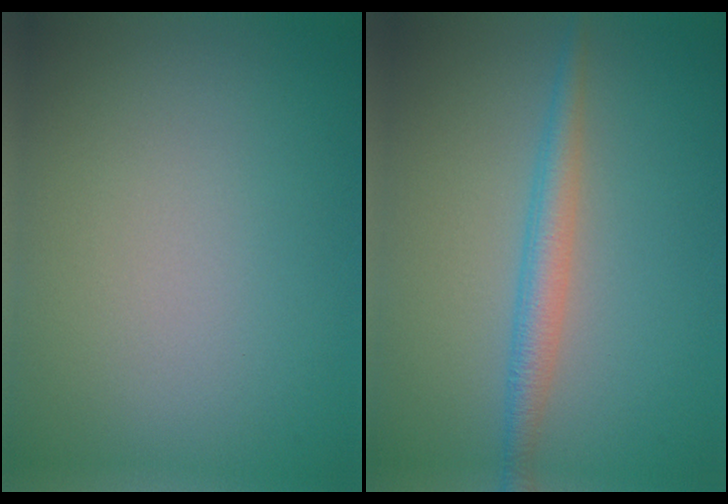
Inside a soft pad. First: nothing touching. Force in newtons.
{"total": 2.7, "press": 2.7, "slide": 0.1}